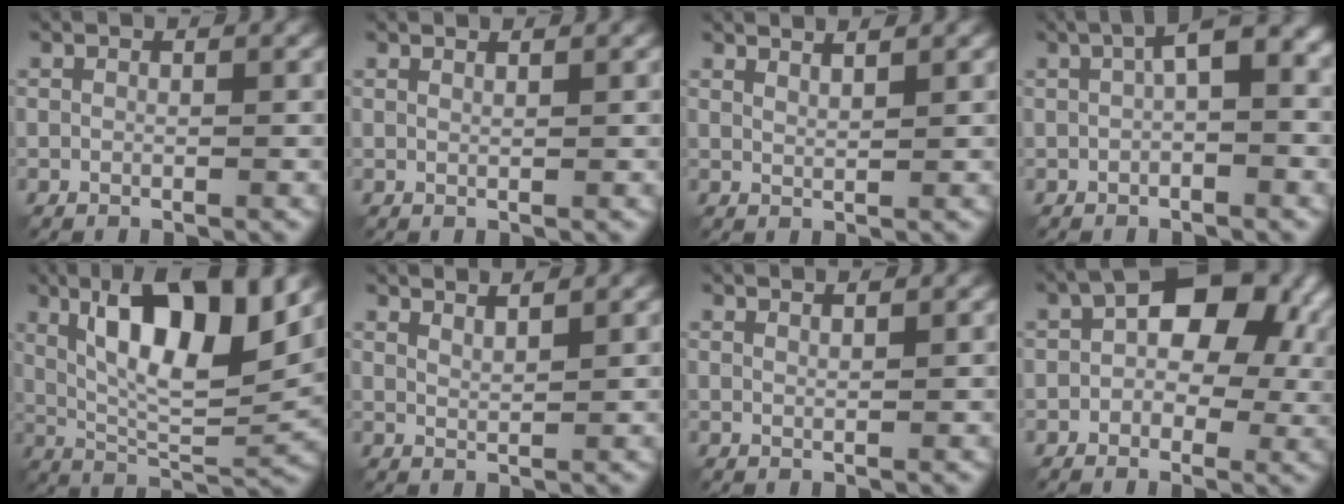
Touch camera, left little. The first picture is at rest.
{"total": 0.7, "force": [0.6, 0.0, 0.3], "torque": [0.000, 0.001, 0.003]}
{"total": 1.6, "force": [1.5, 0.2, 0.7], "torque": [-0.004, 0.003, 0.019]}
{"total": 5.8, "force": [1.0, 2.3, 5.2], "torque": [-0.082, 0.017, 0.011]}
{"total": 12.0, "force": [4.1, 4.0, 10.5], "torque": [-0.174, 0.005, 0.071]}
{"total": 1.9, "force": [1.7, 0.2, 0.9], "torque": [-0.007, 0.003, 0.025]}
{"total": 1.0, "force": [0.9, 0.1, 0.4], "torque": [0.000, 0.001, 0.007]}
{"total": 10.4, "force": [2.6, 6.7, 7.5], "torque": [-0.095, 0.009, 0.029]}